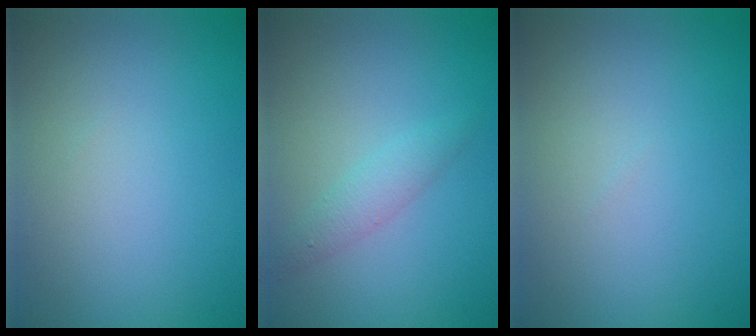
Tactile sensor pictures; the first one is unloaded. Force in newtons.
{"total": 1.8, "press": 1.8, "slide": 0.0}
{"total": 0.0}